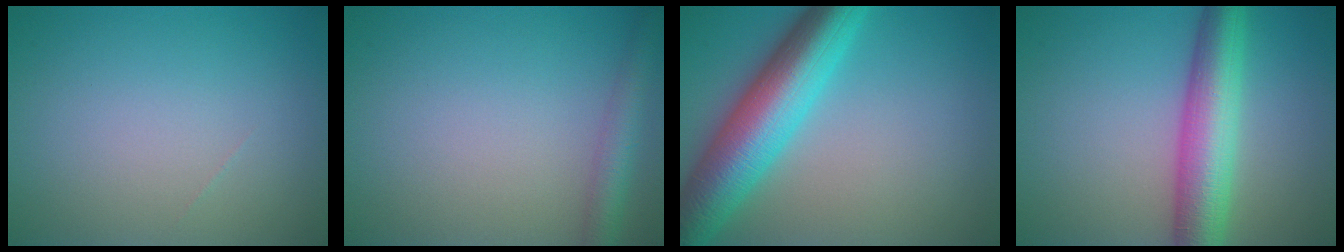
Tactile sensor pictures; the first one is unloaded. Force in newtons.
{"total": 2.9, "press": 2.9, "slide": 0.1}
{"total": 9.5, "press": 9.5, "slide": 0.1}
{"total": 7.2, "press": 7.2, "slide": 0.3}